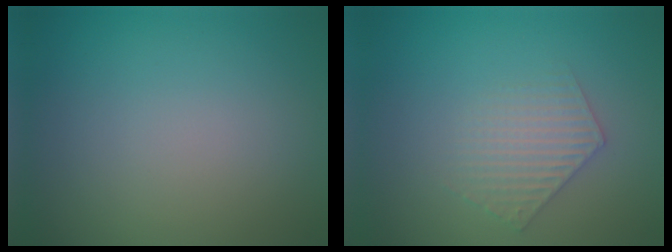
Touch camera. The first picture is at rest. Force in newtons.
{"total": 2.4, "press": 2.4, "slide": 0.3}